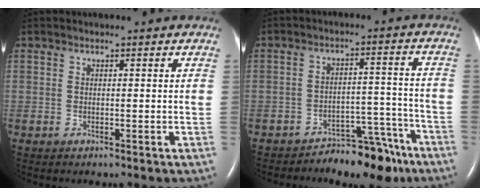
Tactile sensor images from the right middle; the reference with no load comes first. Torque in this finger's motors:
{"motor_torque": [0.15, -0.14, 0.09, 0.05]}